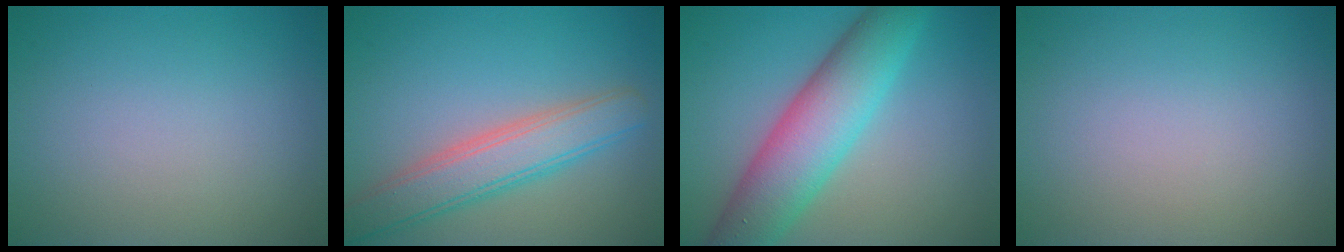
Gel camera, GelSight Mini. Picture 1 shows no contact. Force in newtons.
{"total": 5.1, "press": 5.1, "slide": 0.6}
{"total": 8.1, "press": 8.1, "slide": 0.2}
{"total": 0.0}